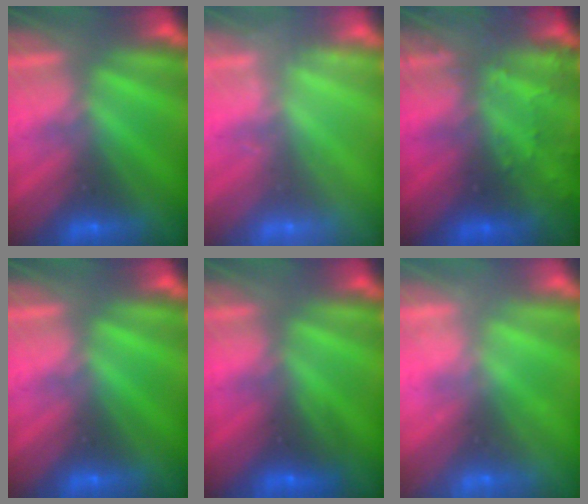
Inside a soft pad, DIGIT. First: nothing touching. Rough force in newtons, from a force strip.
{"total": 2.3}
{"total": 6.7}
{"total": 0.0}
{"total": 2.5}
{"total": 2.1}